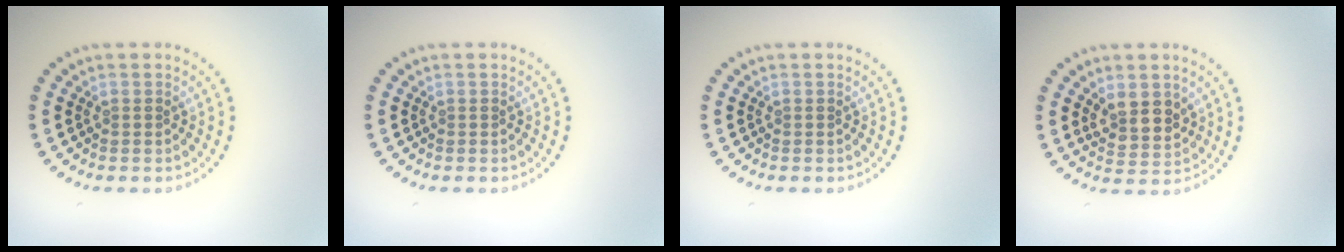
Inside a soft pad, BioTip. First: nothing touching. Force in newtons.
{"total": 0.0}
{"total": 0.0}
{"total": 3.0, "press": 2.7, "slide": 1.3}